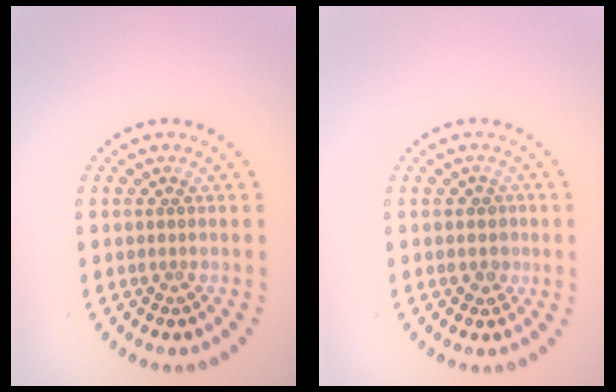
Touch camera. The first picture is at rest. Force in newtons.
{"total": 1.5, "press": 1.3, "slide": 0.8}